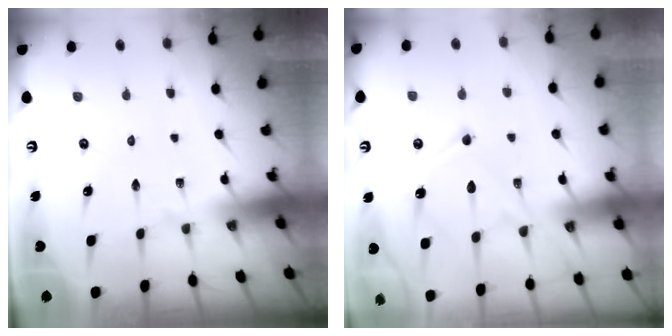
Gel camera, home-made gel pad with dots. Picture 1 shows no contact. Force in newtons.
{"total": 12.5, "press": 12.5, "slide": 1.2}